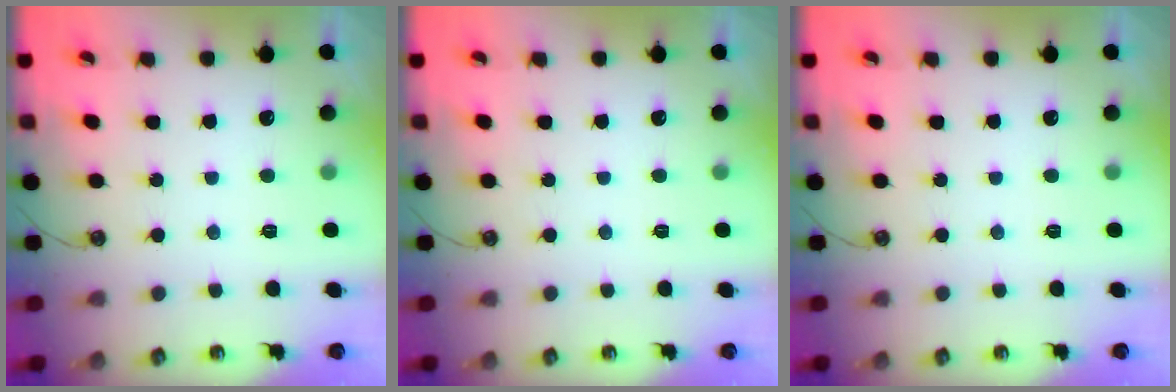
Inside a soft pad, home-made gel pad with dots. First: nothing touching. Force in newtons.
{"total": 0.0}
{"total": 0.0}